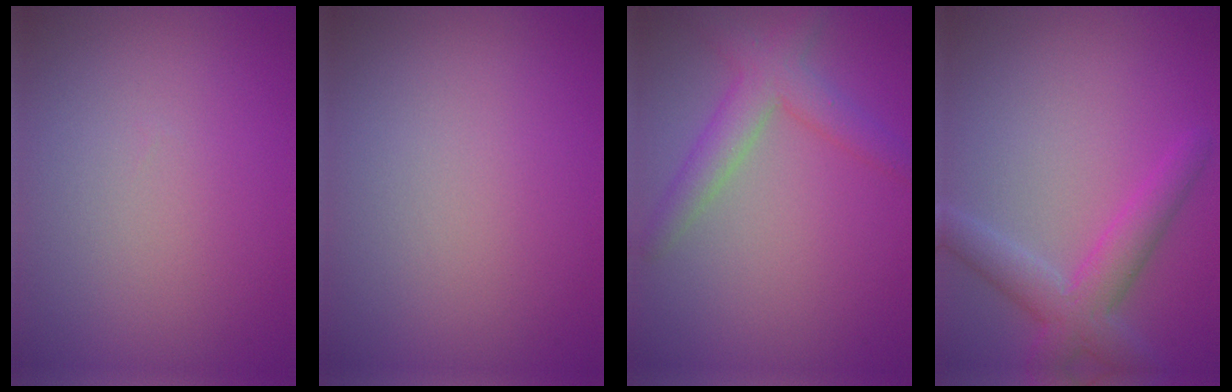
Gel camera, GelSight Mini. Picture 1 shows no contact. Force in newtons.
{"total": 0.0}
{"total": 3.7, "press": 3.7, "slide": 0.3}
{"total": 4.2, "press": 4.2, "slide": 0.5}